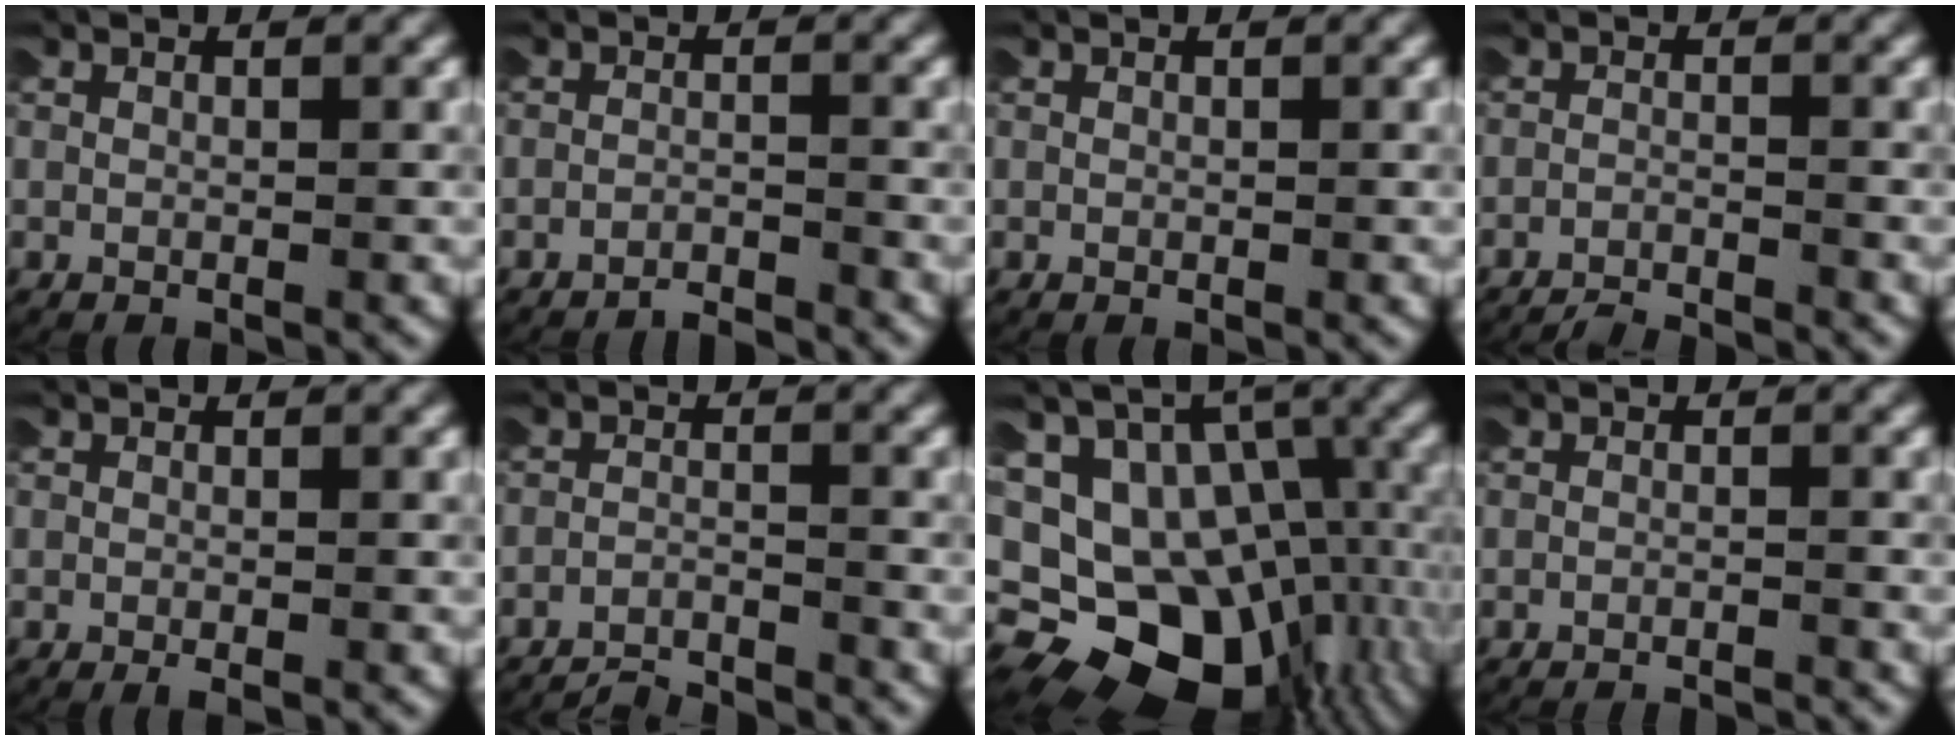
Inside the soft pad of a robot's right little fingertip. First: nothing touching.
{"total": 2.3, "force": [-2.3, 0.0, -0.2], "torque": [0.003, -0.007, -0.039]}
{"total": 0.0}
{"total": 3.6, "force": [-3.5, 0.4, 0.1], "torque": [-0.005, -0.015, -0.055]}
{"total": 1.0, "force": [-0.7, 0.3, 0.6], "torque": [-0.014, -0.005, -0.009]}
{"total": 4.4, "force": [-4.4, 0.5, 0.2], "torque": [-0.003, -0.017, -0.071]}
{"total": 22.0, "force": [-8.3, 17.2, 11.0], "torque": [-0.226, -0.109, -0.103]}
{"total": 3.3, "force": [-3.2, 0.3, 0.0], "torque": [0.000, -0.011, -0.047]}